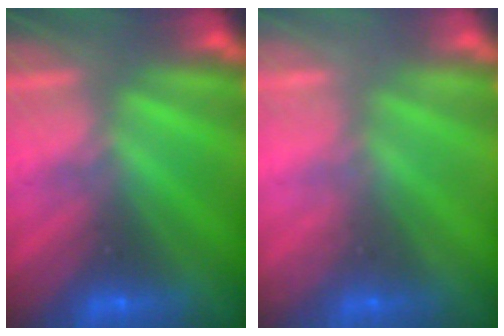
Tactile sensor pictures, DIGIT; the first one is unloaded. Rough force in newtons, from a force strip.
{"total": 2.3}